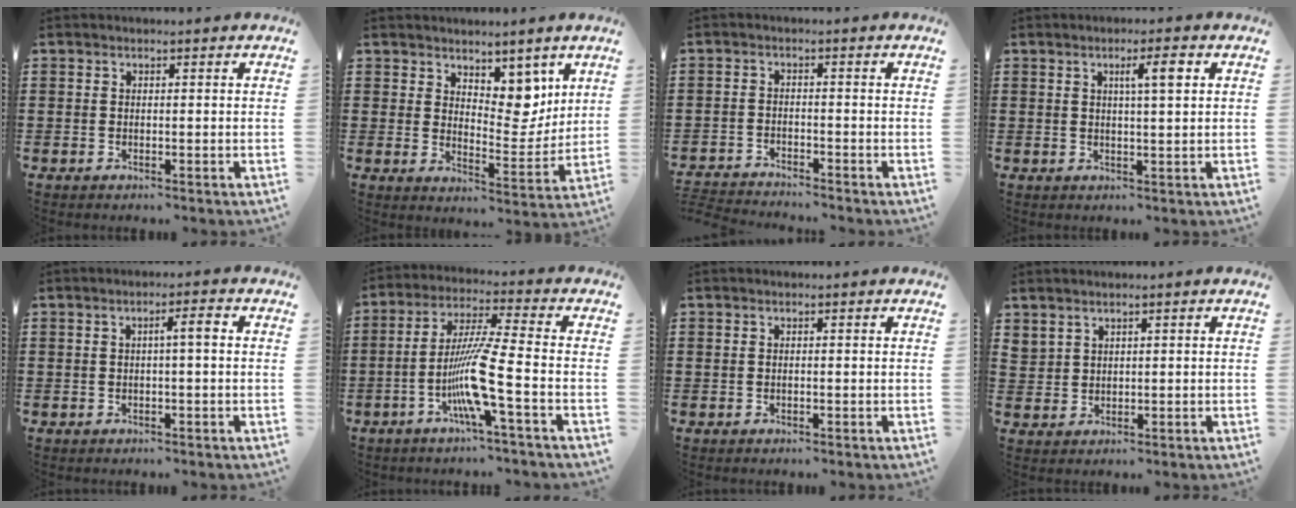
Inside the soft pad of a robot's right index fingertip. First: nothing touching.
{"total": 7.0, "force": [5.0, 3.9, 3.0], "torque": [-0.049, -0.027, 0.087]}
{"total": 2.7, "force": [-2.7, 0.0, -0.1], "torque": [-0.004, -0.001, -0.058]}
{"total": 3.9, "force": [1.3, 0.4, 3.6], "torque": [-0.057, 0.000, 0.014]}
{"total": 2.4, "force": [0.1, 0.1, 2.4], "torque": [-0.043, 0.001, -0.001]}
{"total": 10.1, "force": [-3.5, 0.0, 9.4], "torque": [-0.196, -0.014, -0.075]}
{"total": 0.0}
{"total": 2.0, "force": [1.7, 1.0, 0.2], "torque": [-0.009, 0.002, 0.034]}